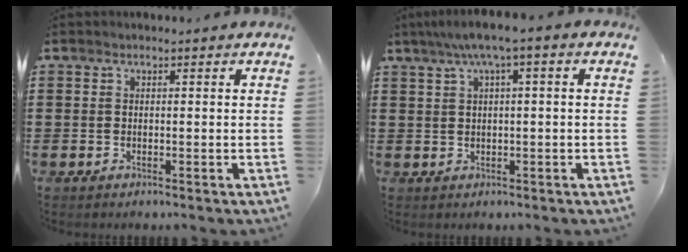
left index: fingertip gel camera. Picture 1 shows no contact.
{"total": 3.4, "force": [0.4, 0.3, 3.4], "torque": [-0.063, 0.003, 0.002]}